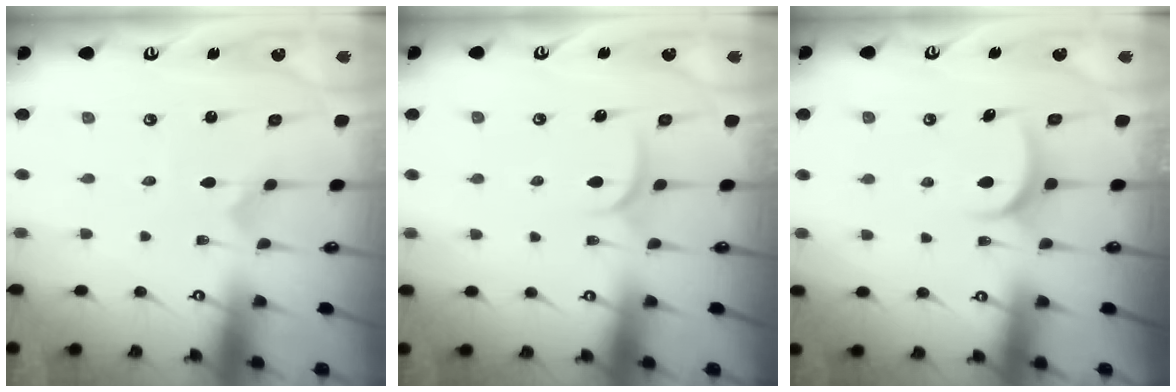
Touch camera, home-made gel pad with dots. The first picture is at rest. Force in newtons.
{"total": 5.6, "press": 5.6, "slide": 0.4}
{"total": 6.2, "press": 6.2, "slide": 0.3}